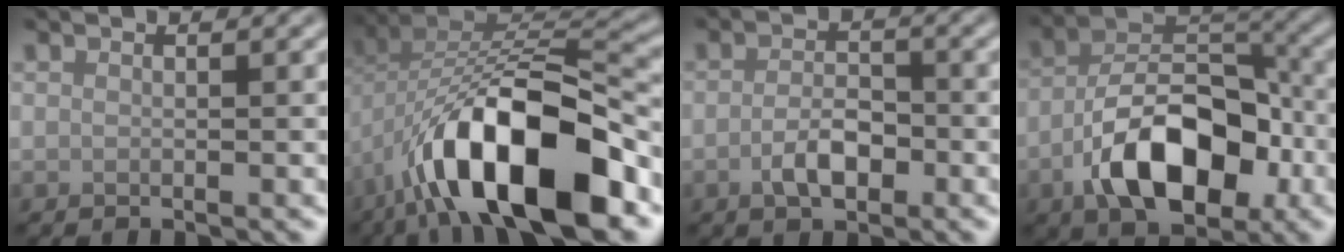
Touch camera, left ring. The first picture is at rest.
{"total": 13.5, "force": [-6.5, 5.6, 10.5], "torque": [-0.165, 0.002, -0.109]}
{"total": 3.0, "force": [-1.2, 1.5, 2.3], "torque": [-0.042, 0.003, -0.024]}
{"total": 10.3, "force": [-4.3, 5.6, 7.5], "torque": [-0.129, 0.006, -0.076]}